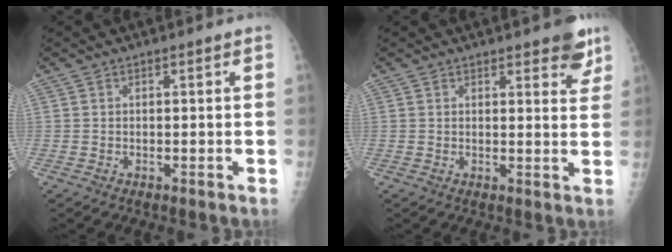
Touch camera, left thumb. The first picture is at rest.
{"total": 5.5, "force": [3.8, 2.0, 3.5], "torque": [-0.014, -0.018, 0.043]}